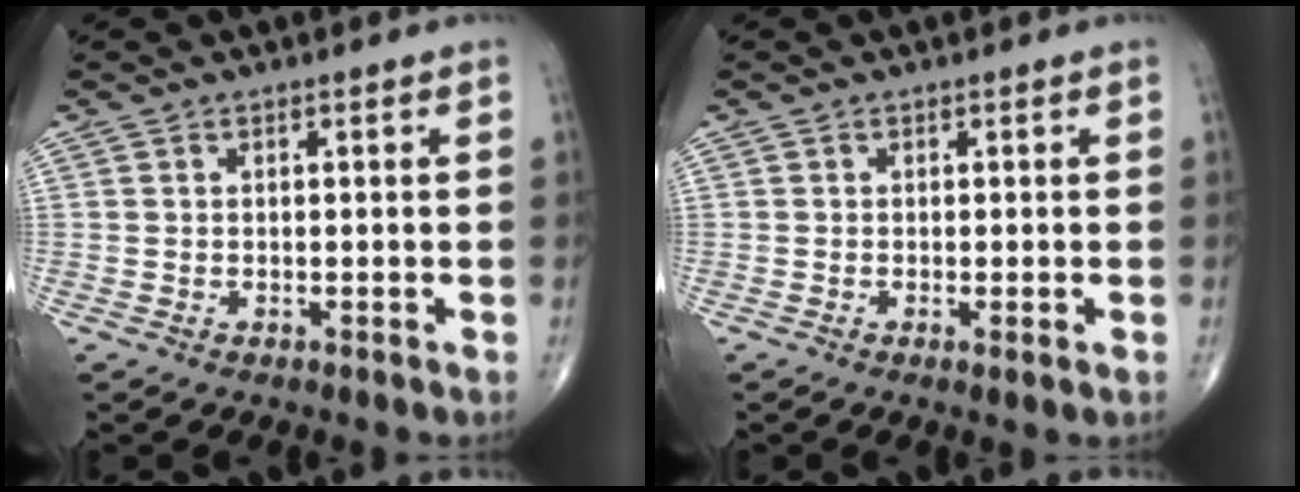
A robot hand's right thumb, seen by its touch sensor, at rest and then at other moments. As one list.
[{"total": 1.1, "force": [-0.3, 0.1, 1.1], "torque": [-0.024, -0.006, -0.007]}]